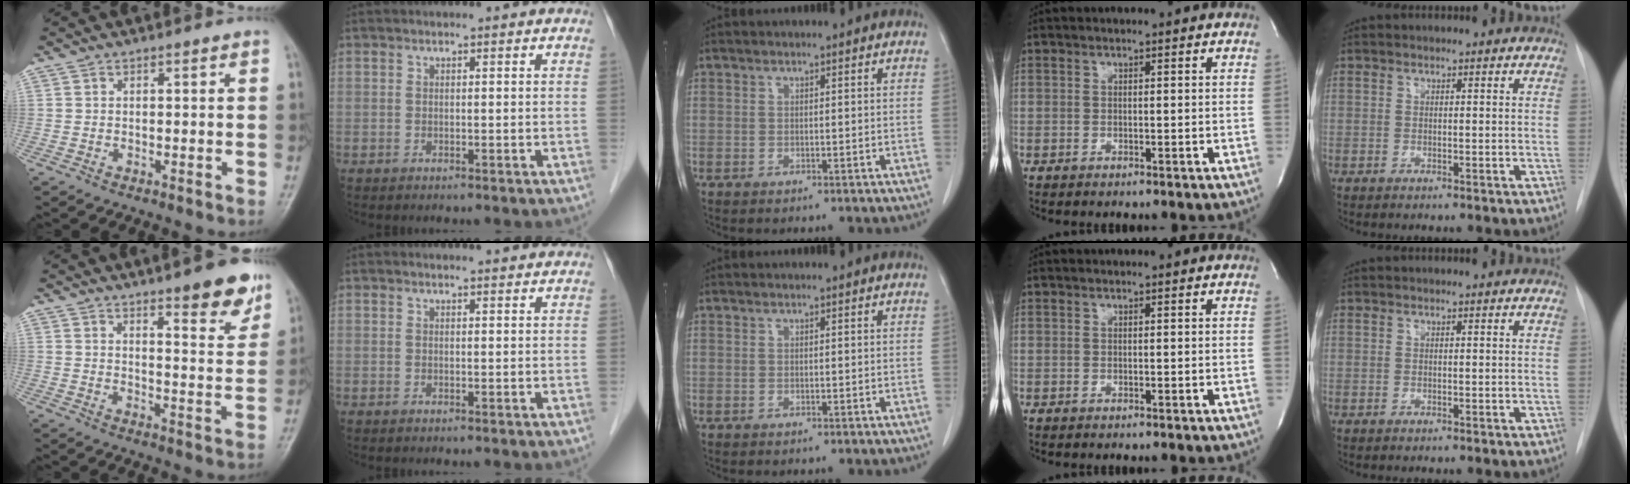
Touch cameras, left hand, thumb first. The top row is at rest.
{"thumb": {"total": 10.2, "force": [6.9, 2.4, 7.1], "torque": [-0.067, -0.041, 0.092]}, "index": {"total": 2.5, "force": [2.5, 0.2, 0.4], "torque": [-0.012, 0.004, 0.027]}}